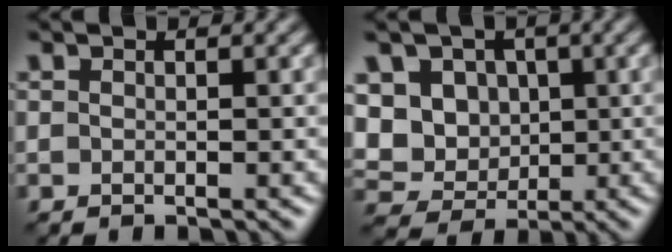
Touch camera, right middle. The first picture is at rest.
{"total": 8.3, "force": [1.9, 7.1, 3.8], "torque": [-0.068, 0.020, 0.021]}